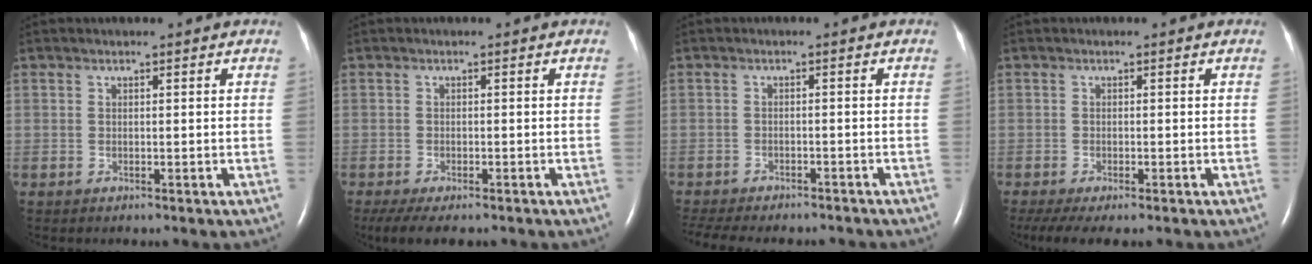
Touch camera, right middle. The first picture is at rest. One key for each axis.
{"total": 7.3, "fx": -5.6, "fy": 2.3, "fz": 4.2, "tx": -0.064, "ty": -0.014, "tz": -0.082}
{"total": 14.0, "fx": -12.3, "fy": 3.9, "fz": 5.4, "tx": -0.119, "ty": -0.012, "tz": -0.158}
{"total": 7.4, "fx": -5.5, "fy": 2.1, "fz": 4.5, "tx": -0.074, "ty": -0.015, "tz": -0.084}